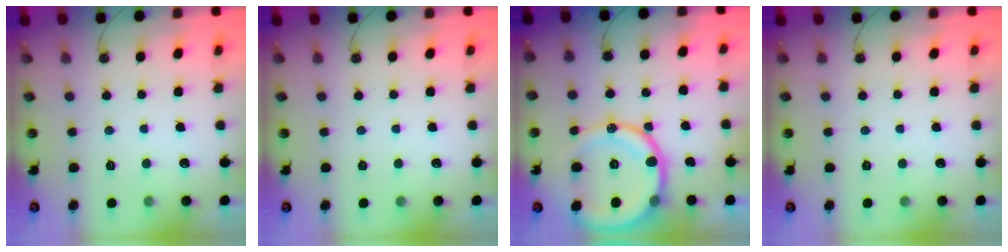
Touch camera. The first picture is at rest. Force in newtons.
{"total": 0.0}
{"total": 17.5, "press": 17.3, "slide": 2.3}
{"total": 0.0}